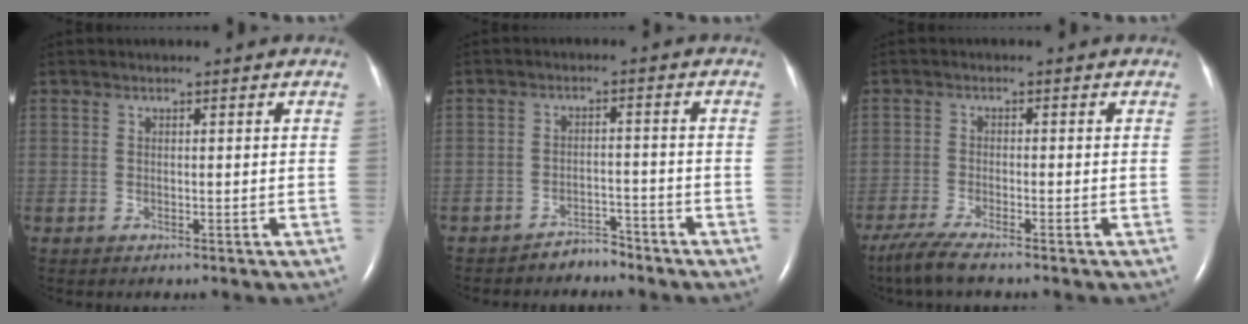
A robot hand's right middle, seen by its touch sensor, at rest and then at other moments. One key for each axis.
{"total": 2.9, "fx": -2.8, "fy": 0.8, "fz": 0.0, "tx": 0.001, "ty": -0.003, "tz": -0.045}
{"total": 4.9, "fx": -4.0, "fy": 0.0, "fz": 2.9, "tx": -0.065, "ty": -0.016, "tz": -0.076}